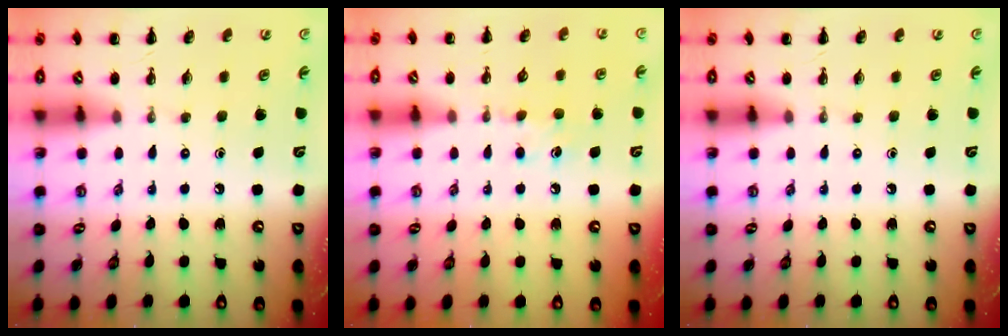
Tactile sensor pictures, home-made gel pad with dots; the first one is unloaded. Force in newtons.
{"total": 5.5, "press": 5.2, "slide": 1.7}
{"total": 0.0}